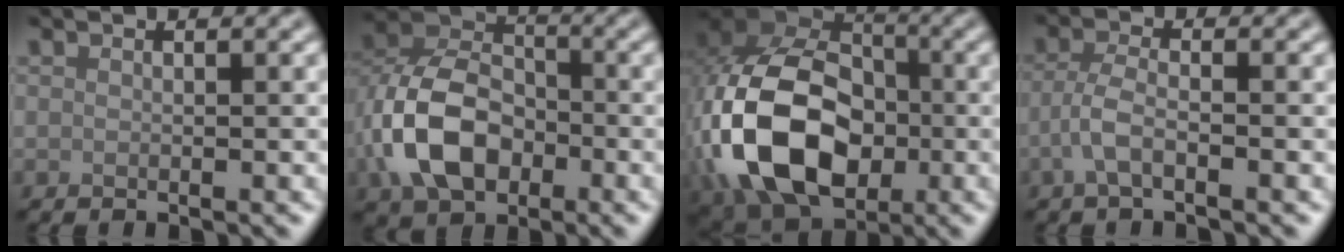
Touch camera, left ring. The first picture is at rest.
{"total": 8.5, "force": [-2.4, 5.8, 5.7], "torque": [-0.116, 0.008, -0.057]}
{"total": 15.6, "force": [-3.4, 10.9, 10.7], "torque": [-0.246, -0.009, -0.076]}
{"total": 2.6, "force": [-1.2, 0.8, 2.2], "torque": [-0.047, 0.005, -0.033]}